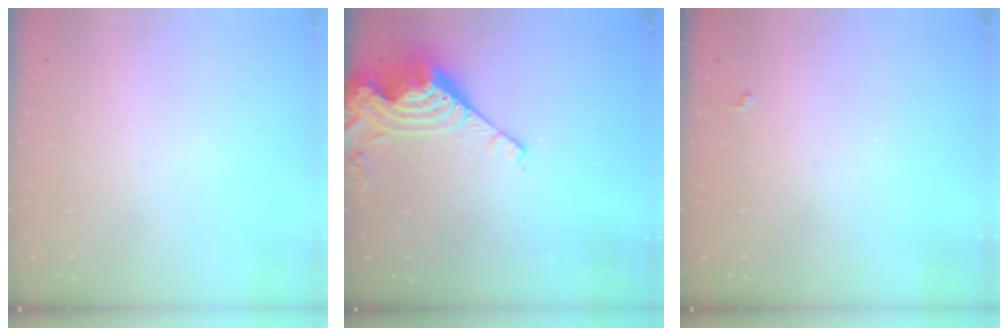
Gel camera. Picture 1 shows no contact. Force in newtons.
{"total": 9.6, "press": 9.6, "slide": 0.8}
{"total": 3.0, "press": 2.9, "slide": 0.5}